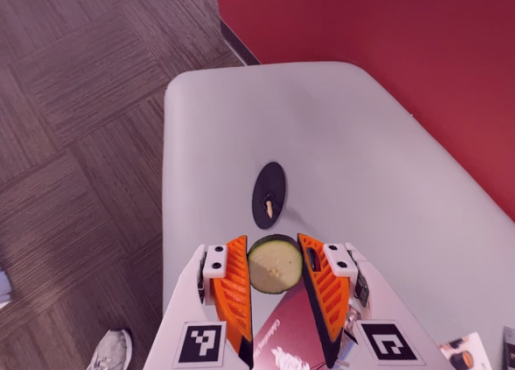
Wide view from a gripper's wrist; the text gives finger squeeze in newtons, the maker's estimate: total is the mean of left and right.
{"total": 11.7, "left": 13.5, "right": 10.0}